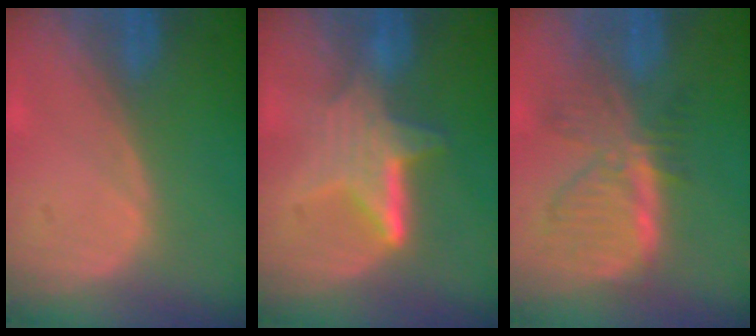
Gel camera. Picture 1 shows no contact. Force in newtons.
{"total": 6.5, "press": 5.9, "slide": 2.8}
{"total": 7.8, "press": 7.0, "slide": 3.5}